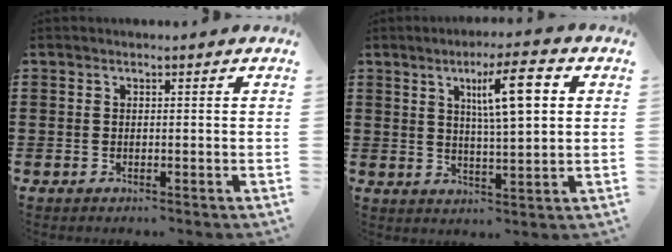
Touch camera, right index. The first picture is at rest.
{"total": 8.4, "force": [2.7, 1.5, 7.9], "torque": [-0.141, 0.001, 0.038]}